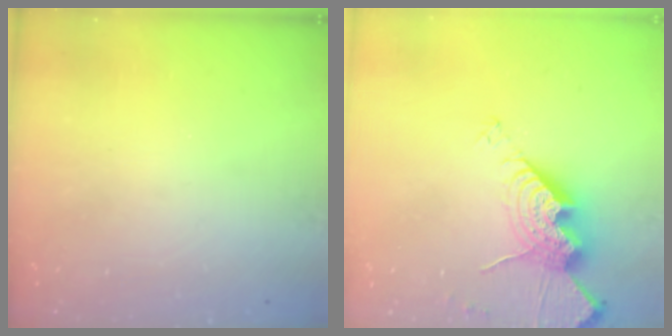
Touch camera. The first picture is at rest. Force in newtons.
{"total": 14.6, "press": 14.5, "slide": 1.2}